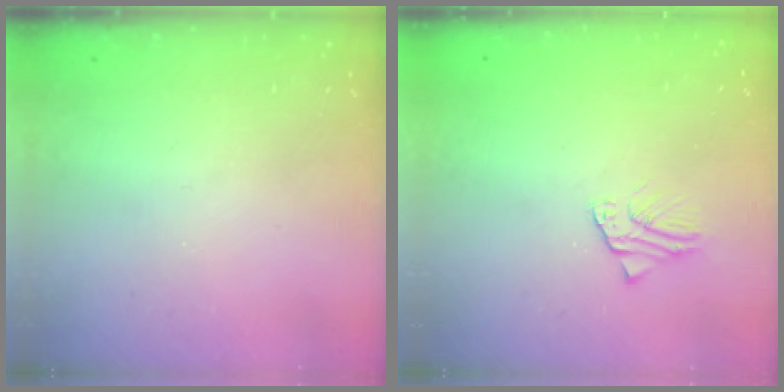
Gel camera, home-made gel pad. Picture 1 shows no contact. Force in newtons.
{"total": 2.5, "press": 2.4, "slide": 0.3}